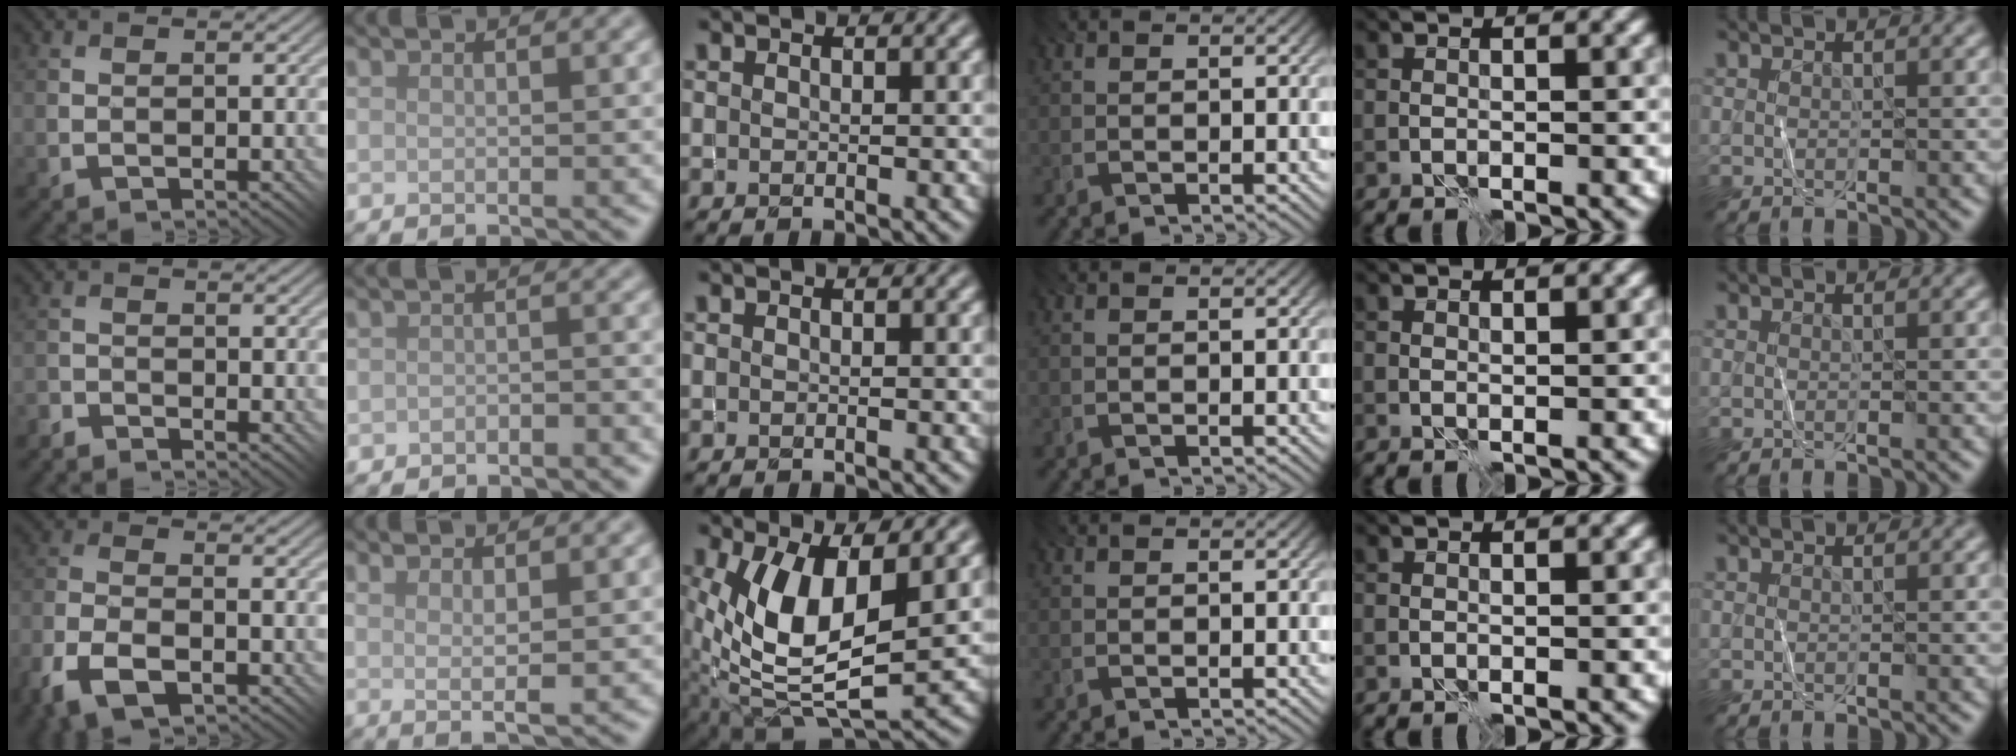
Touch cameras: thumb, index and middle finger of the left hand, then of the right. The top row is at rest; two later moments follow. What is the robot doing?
{"motion": "fold", "object": "shorts"}